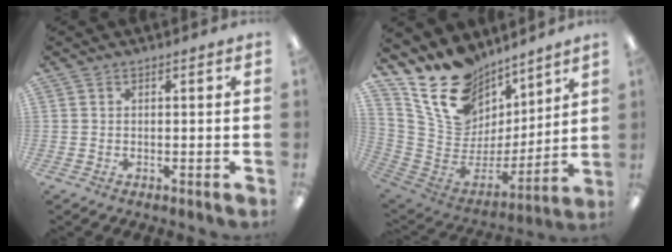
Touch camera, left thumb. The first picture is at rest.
{"total": 17.6, "force": [12.3, 11.2, 5.8], "torque": [-0.121, -0.092, 0.232]}